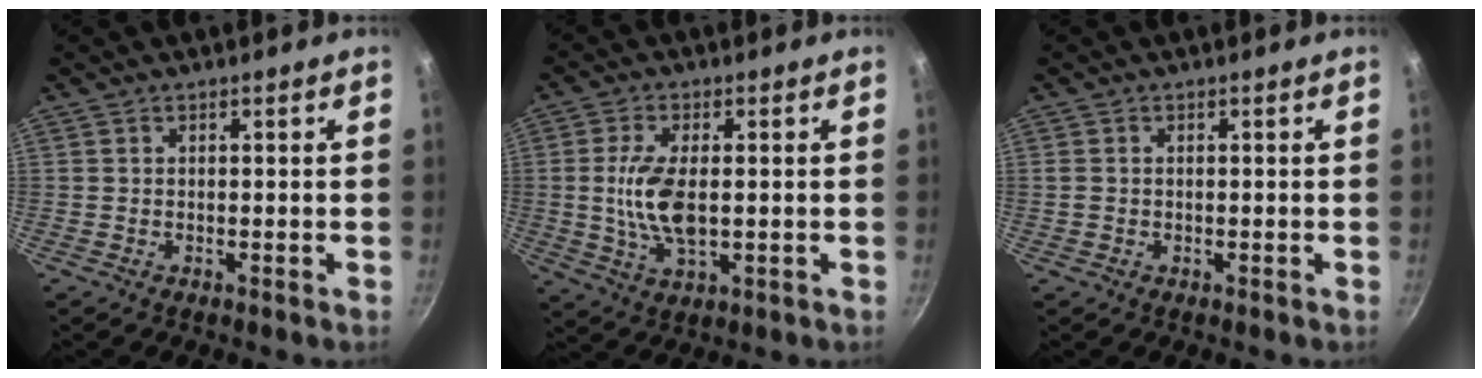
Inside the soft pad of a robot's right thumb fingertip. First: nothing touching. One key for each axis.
{"total": 9.4, "fx": 0.0, "fy": 4.5, "fz": 8.3, "tx": -0.163, "ty": -0.004, "tz": 0.001}
{"total": 1.3, "fx": -0.2, "fy": 1.2, "fz": 0.6, "tx": -0.010, "ty": 0.003, "tz": -0.004}